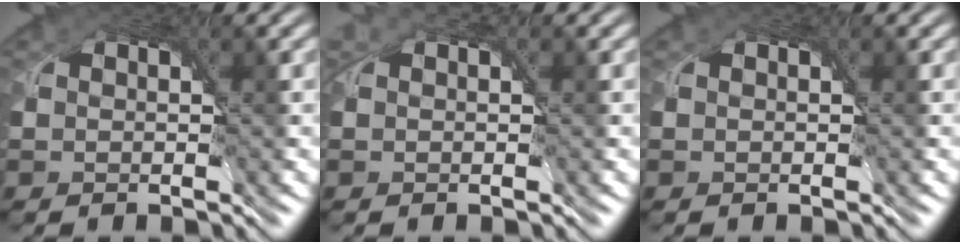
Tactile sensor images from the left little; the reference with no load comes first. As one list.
[{"total": 0.8, "force": [0.7, 0.2, 0.3], "torque": [-0.008, 0.002, 0.015]}, {"total": 0.0}]